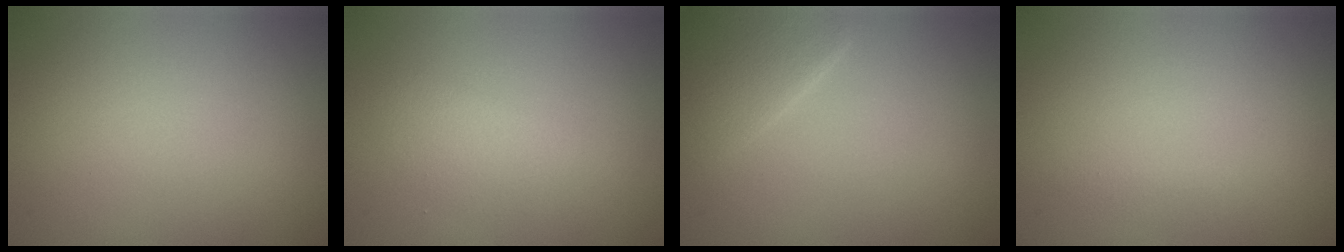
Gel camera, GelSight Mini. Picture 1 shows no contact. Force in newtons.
{"total": 1.8, "press": 1.8, "slide": 0.1}
{"total": 3.3, "press": 3.3, "slide": 0.2}
{"total": 0.6, "press": 0.6, "slide": 0.1}